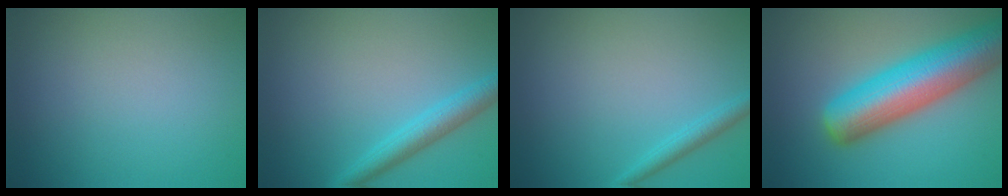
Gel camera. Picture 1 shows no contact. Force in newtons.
{"total": 3.1, "press": 3.1, "slide": 0.1}
{"total": 1.6, "press": 1.6, "slide": 0.1}
{"total": 9.8, "press": 9.8, "slide": 0.6}